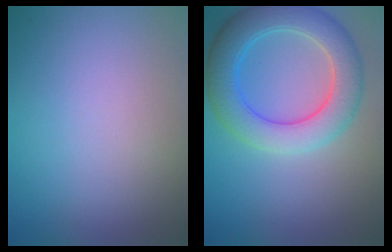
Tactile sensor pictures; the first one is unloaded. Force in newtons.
{"total": 6.6, "press": 6.6, "slide": 0.2}